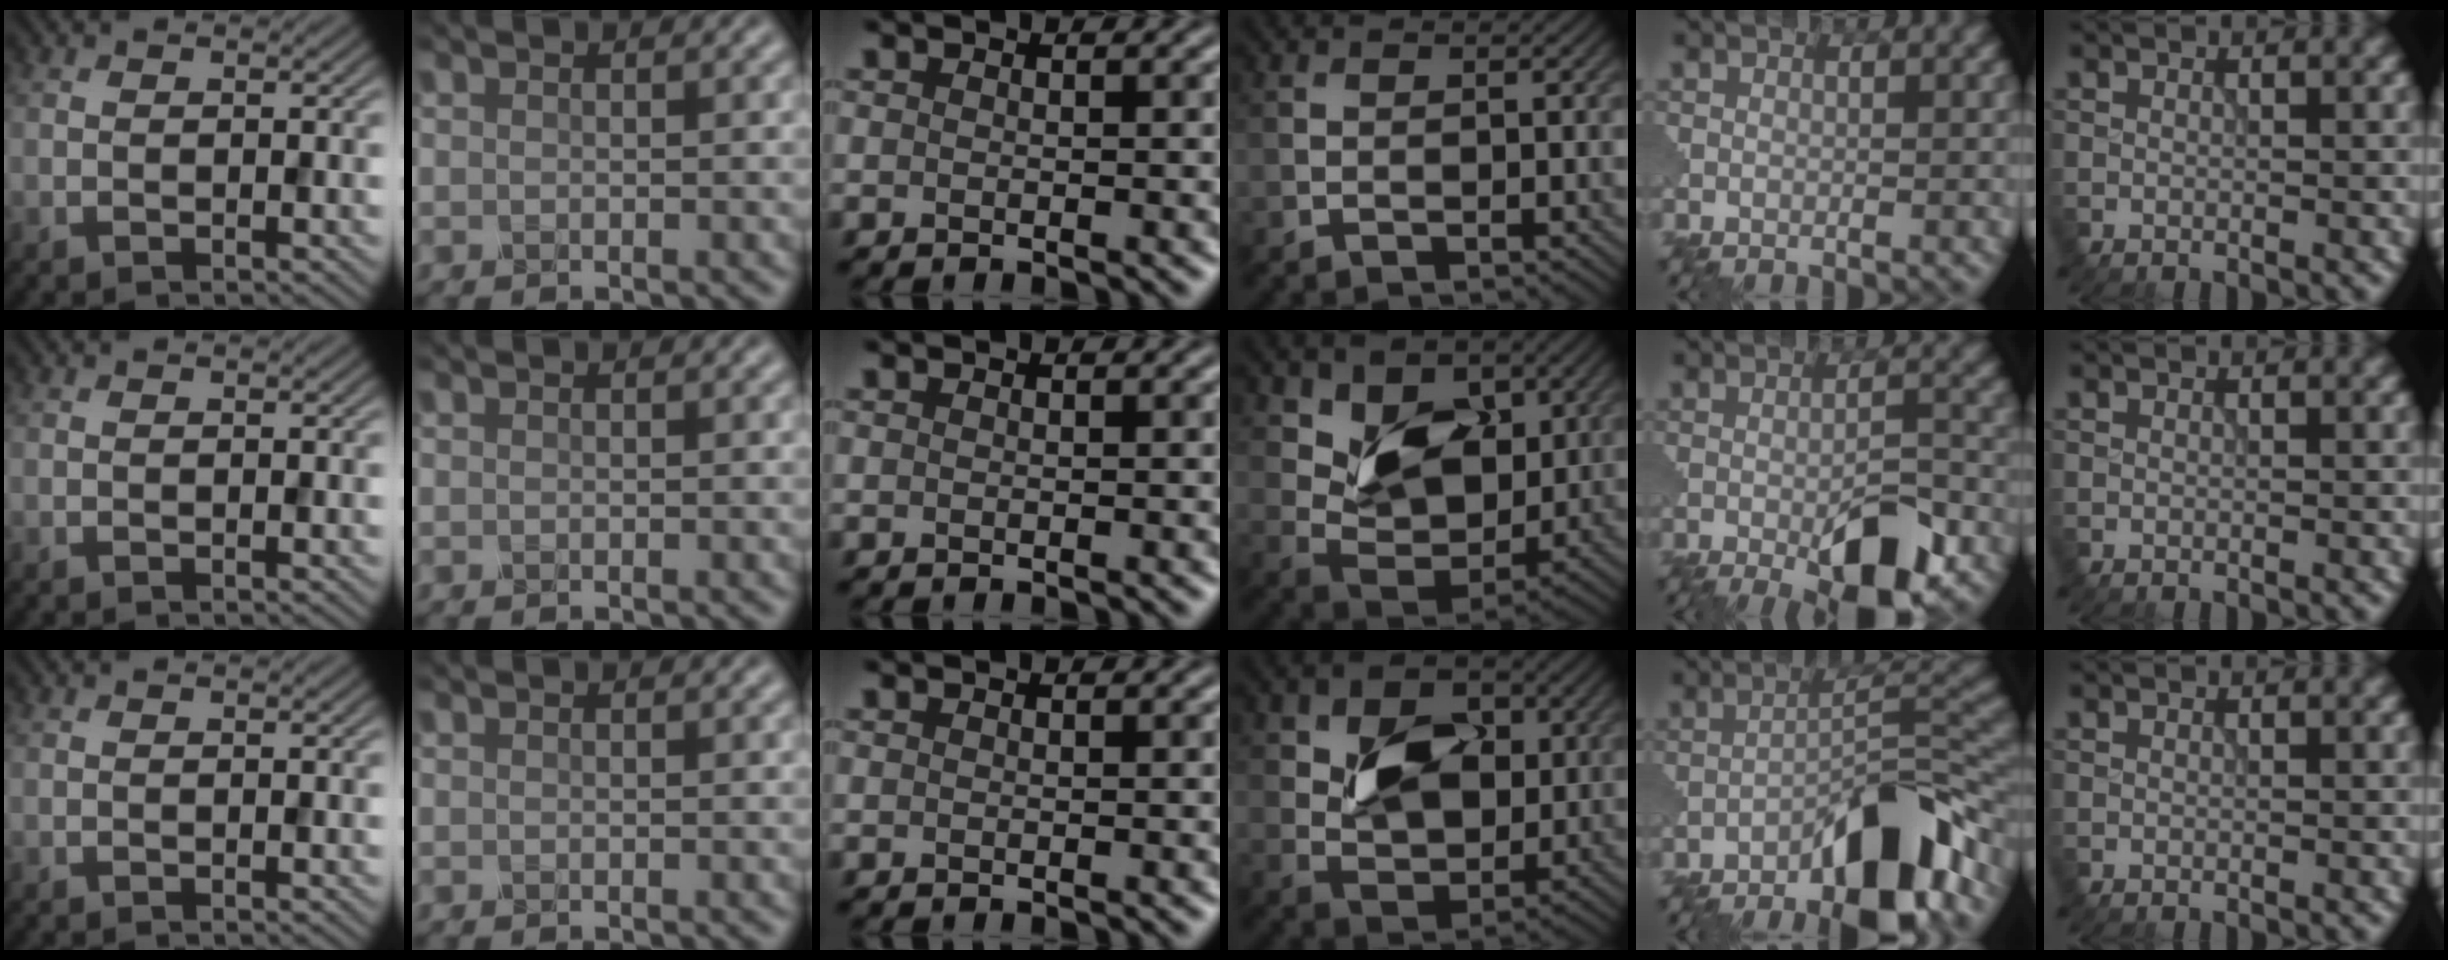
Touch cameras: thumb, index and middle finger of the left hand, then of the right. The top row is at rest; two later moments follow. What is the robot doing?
{"motion": "insert", "object": "pin"}